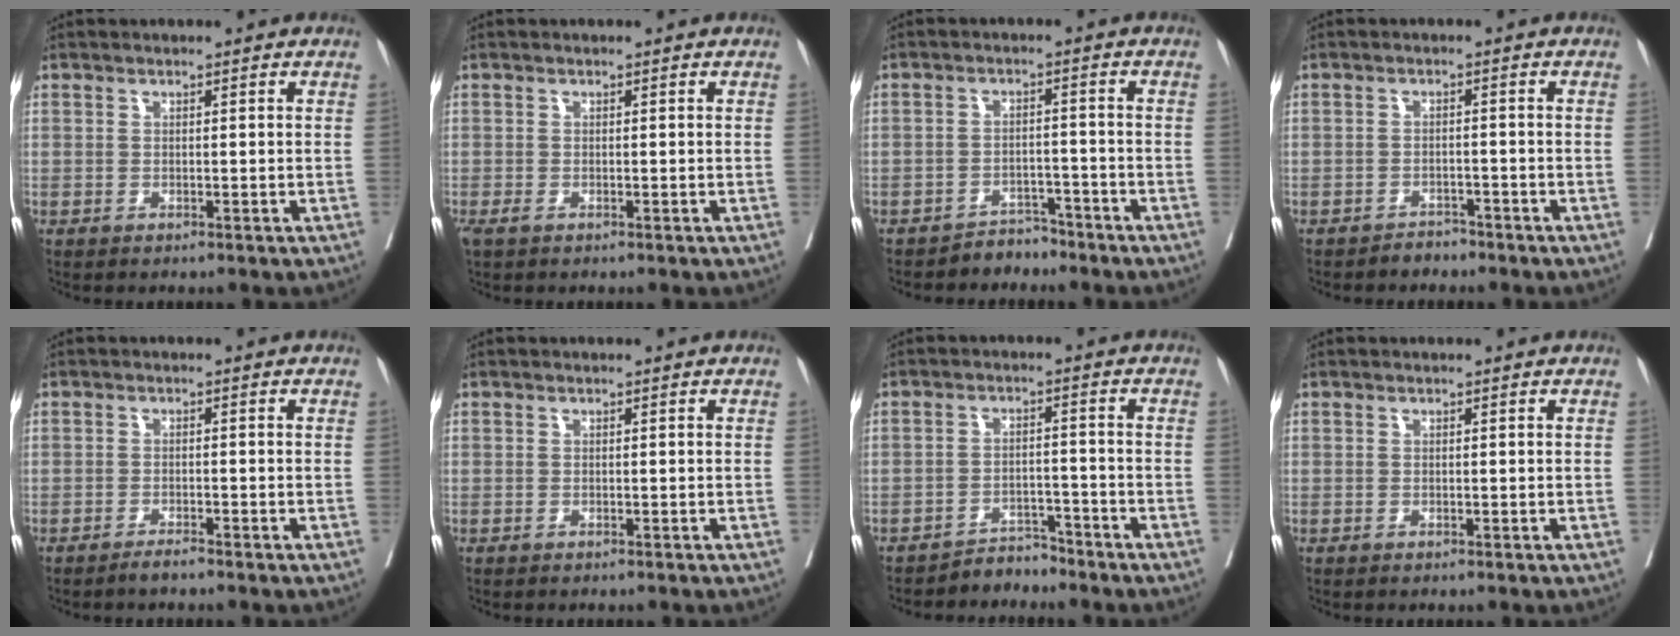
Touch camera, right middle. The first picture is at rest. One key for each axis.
{"total": 1.1, "fx": -0.7, "fy": 0.5, "fz": 0.8, "tx": -0.020, "ty": -0.004, "tz": -0.010}
{"total": 3.2, "fx": -3.0, "fy": 1.2, "fz": -0.4, "tx": 0.008, "ty": 0.001, "tz": -0.047}
{"total": 1.9, "fx": -1.7, "fy": 0.6, "fz": -0.1, "tx": -0.003, "ty": -0.001, "tz": -0.026}
{"total": 1.5, "fx": -1.4, "fy": -0.1, "fz": 0.6, "tx": -0.013, "ty": -0.003, "tz": -0.024}
{"total": 0.6, "fx": -0.6, "fy": 0.1, "fz": 0.1, "tx": -0.006, "ty": -0.001, "tz": -0.011}
{"total": 3.5, "fx": -3.3, "fy": 0.7, "fz": -0.6, "tx": 0.014, "ty": -0.001, "tz": -0.054}
{"total": 0.0}